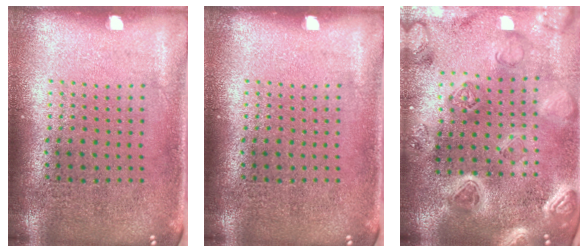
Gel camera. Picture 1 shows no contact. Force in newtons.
{"total": 0.0}
{"total": 4.3, "press": 3.8, "slide": 2.0}